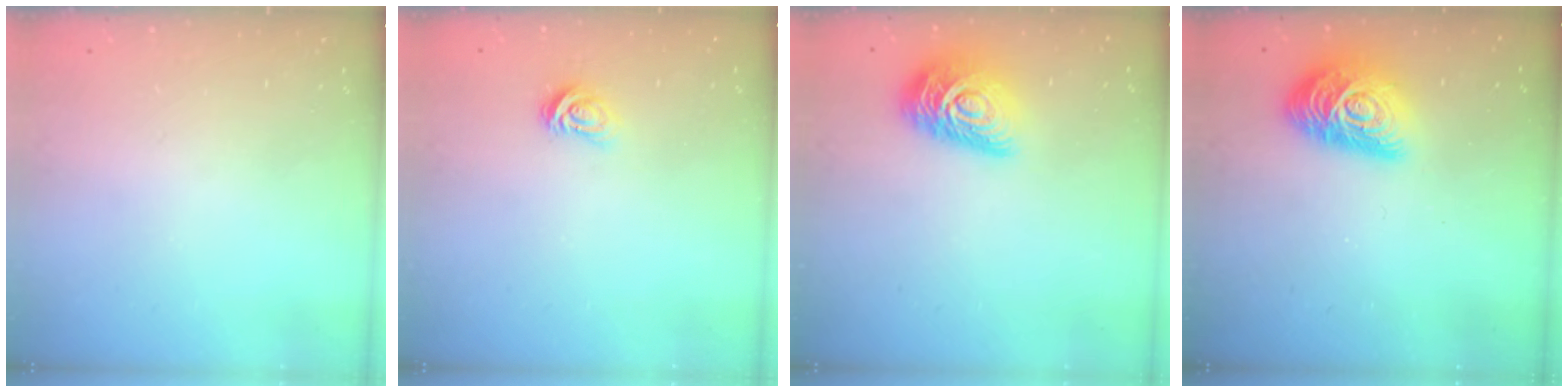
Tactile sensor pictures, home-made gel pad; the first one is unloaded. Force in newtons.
{"total": 2.9, "press": 2.8, "slide": 0.4}
{"total": 14.0, "press": 14.0, "slide": 1.1}
{"total": 16.4, "press": 16.4, "slide": 0.8}